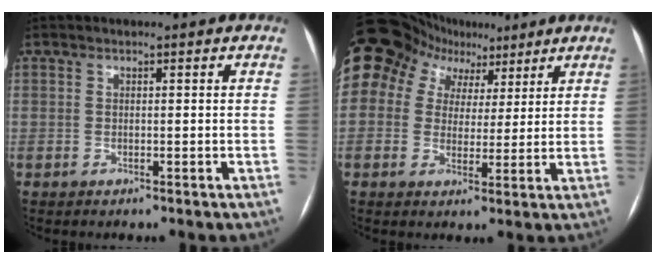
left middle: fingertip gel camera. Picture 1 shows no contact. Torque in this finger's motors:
{"motor_torque": [1.24, -0.90, 1.05, 0.21]}